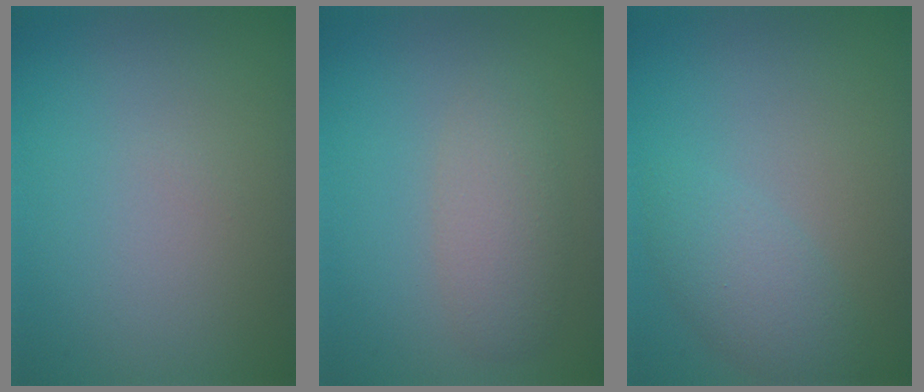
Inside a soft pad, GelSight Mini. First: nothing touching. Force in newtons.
{"total": 3.0, "press": 3.0, "slide": 0.1}
{"total": 2.8, "press": 2.8, "slide": 0.1}